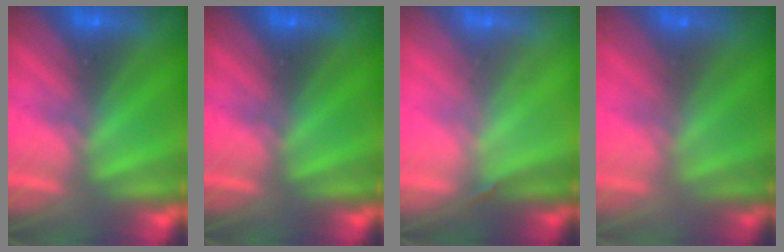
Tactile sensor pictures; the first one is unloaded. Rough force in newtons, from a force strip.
{"total": 0.0}
{"total": 1.8}
{"total": 8.5}